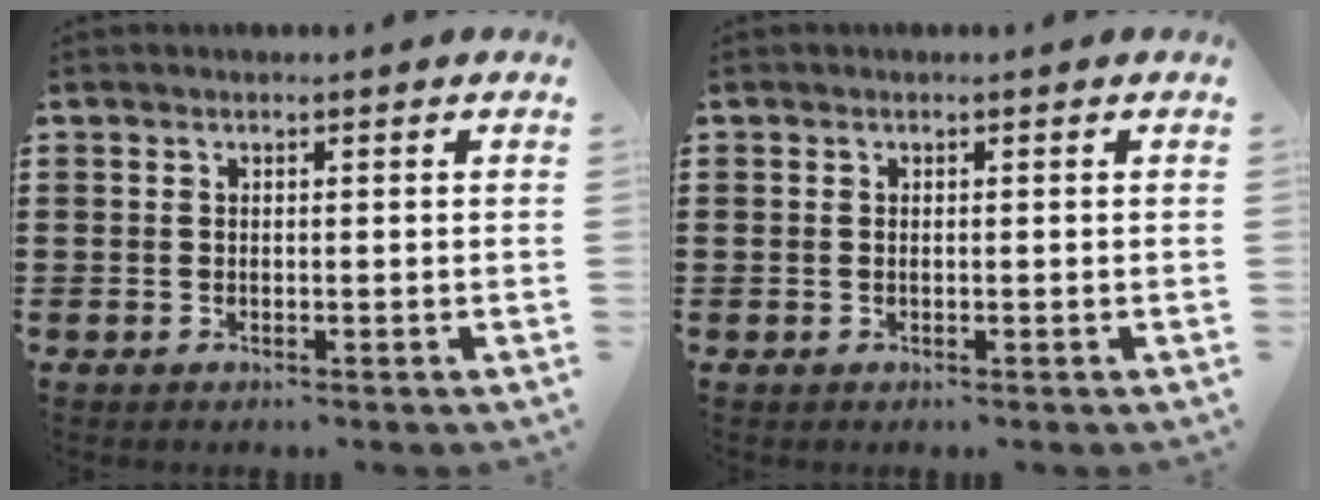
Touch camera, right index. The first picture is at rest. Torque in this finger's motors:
{"motor_torque": [0.24, 0.05, 0.02, 0.01]}